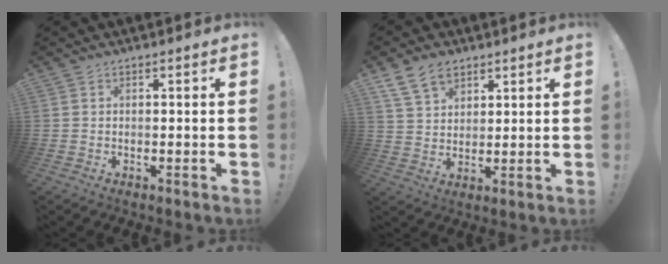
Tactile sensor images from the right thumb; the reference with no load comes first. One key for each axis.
{"total": 9.7, "fx": 6.1, "fy": 6.4, "fz": 4.0, "tx": -0.065, "ty": -0.024, "tz": 0.118}